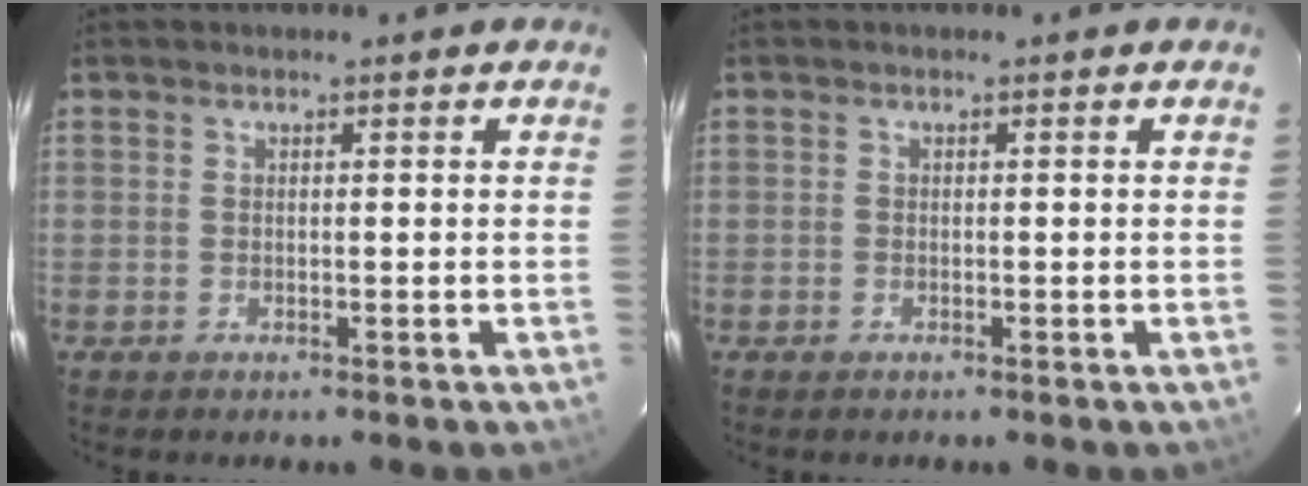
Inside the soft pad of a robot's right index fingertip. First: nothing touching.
{"total": 0.6, "force": [-0.5, 0.4, 0.1], "torque": [-0.002, -0.001, -0.009]}